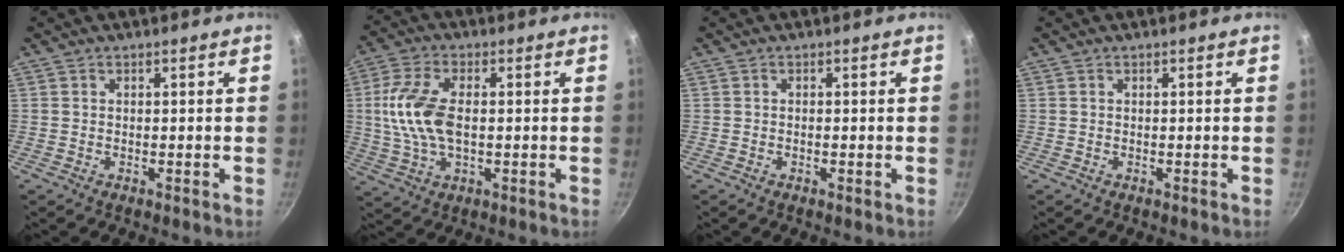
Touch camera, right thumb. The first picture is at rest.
{"total": 11.5, "force": [0.5, 6.0, 9.7], "torque": [-0.198, 0.011, 0.002]}
{"total": 0.6, "force": [-0.2, 0.3, 0.5], "torque": [-0.010, 0.003, -0.005]}
{"total": 0.0}